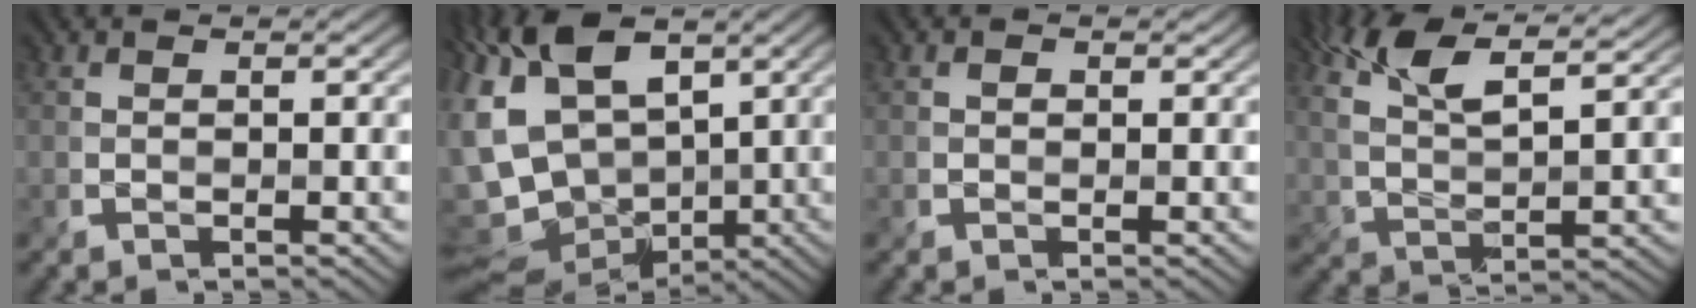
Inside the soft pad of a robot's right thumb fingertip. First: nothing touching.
{"total": 15.2, "force": [2.3, 10.4, 10.8], "torque": [-0.256, -0.001, 0.055]}
{"total": 0.7, "force": [0.1, 0.6, 0.2], "torque": [-0.004, -0.001, -0.001]}
{"total": 11.0, "force": [7.3, 3.3, 7.6], "torque": [-0.179, 0.018, 0.136]}